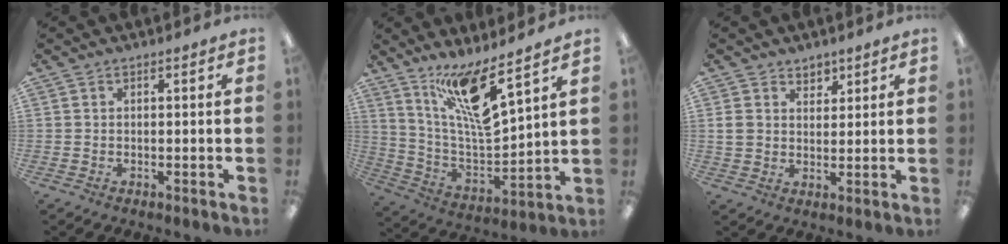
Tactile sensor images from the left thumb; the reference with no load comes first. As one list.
[{"total": 14.4, "force": [10.3, 2.6, 9.7], "torque": [-0.183, -0.060, 0.172]}, {"total": 4.8, "force": [2.5, 4.0, 0.9], "torque": [-0.017, -0.007, 0.045]}]